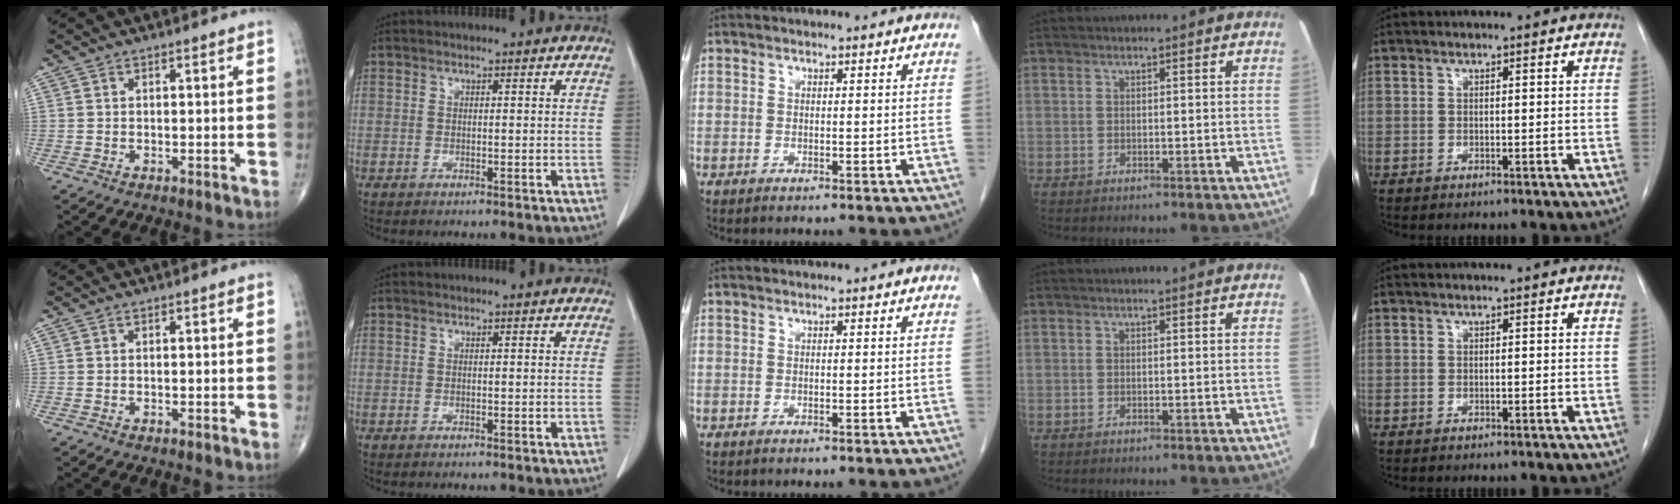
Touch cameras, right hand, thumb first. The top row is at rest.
{}